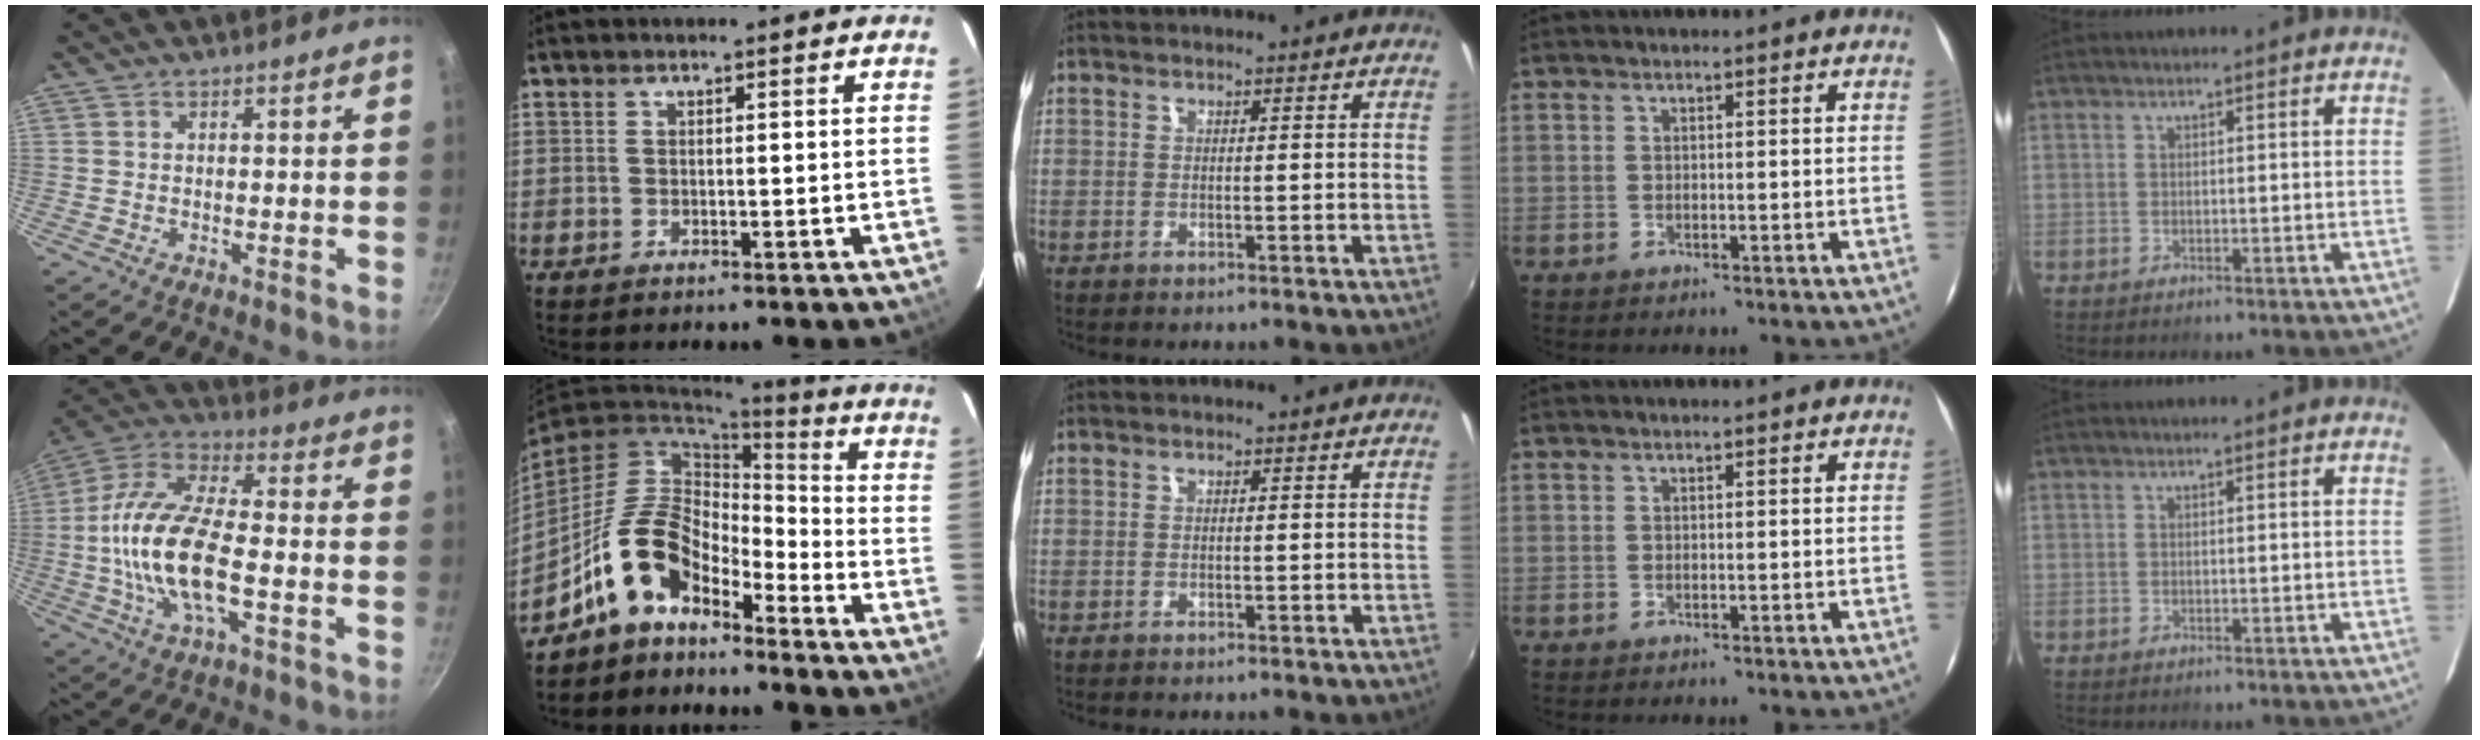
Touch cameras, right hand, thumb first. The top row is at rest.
{"thumb": {"total": 18.1, "force": [-3.0, 7.7, 16.2], "torque": [-0.310, 0.030, -0.076]}, "index": {"total": 11.9, "force": [-8.5, 5.7, 6.1], "torque": [-0.126, 0.025, -0.161]}}